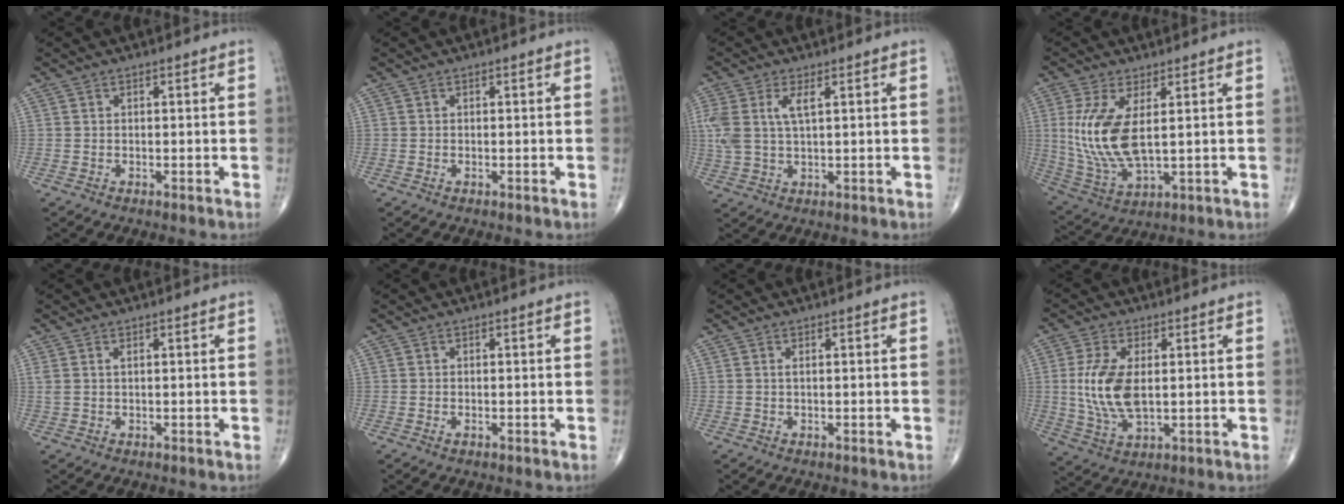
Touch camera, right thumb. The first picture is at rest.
{"total": 0.0}
{"total": 7.2, "force": [2.1, 3.2, 6.1], "torque": [-0.155, 0.010, 0.047]}
{"total": 12.8, "force": [1.9, 5.4, 11.4], "torque": [-0.250, -0.018, 0.053]}
{"total": 1.4, "force": [0.6, 0.6, 1.1], "torque": [-0.030, 0.014, 0.020]}
{"total": 0.5, "force": [-0.2, 0.3, 0.4], "torque": [-0.009, -0.001, -0.003]}
{"total": 0.0}
{"total": 10.9, "force": [0.7, 5.5, 9.4], "torque": [-0.200, -0.011, 0.021]}